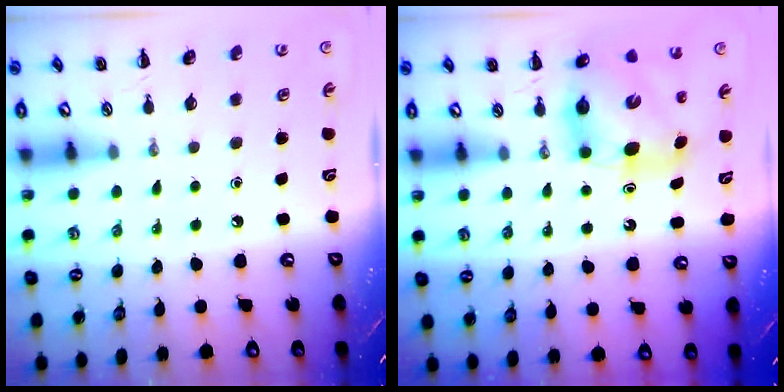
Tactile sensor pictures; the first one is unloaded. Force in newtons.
{"total": 8.3, "press": 8.0, "slide": 2.3}